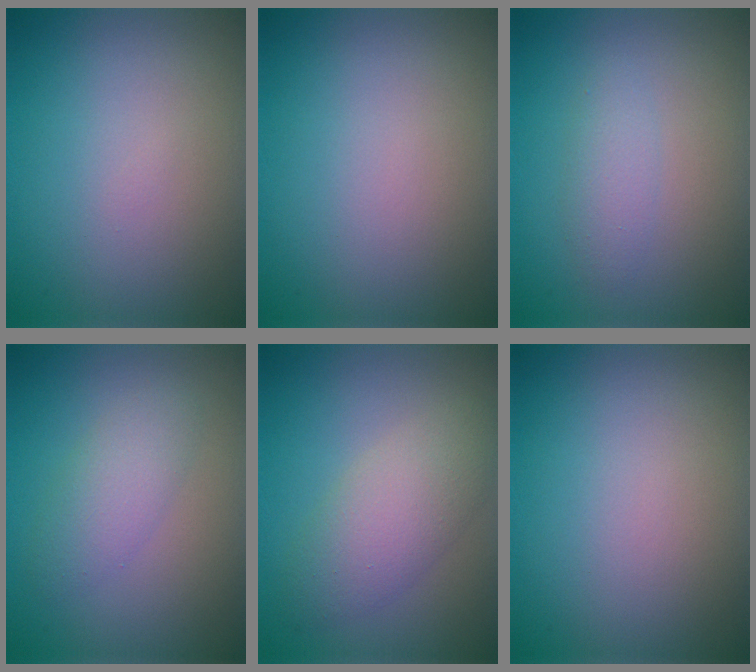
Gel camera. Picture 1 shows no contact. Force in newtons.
{"total": 0.0}
{"total": 1.6, "press": 1.6, "slide": 0.1}
{"total": 2.7, "press": 2.7, "slide": 0.1}
{"total": 4.3, "press": 4.3, "slide": 0.2}
{"total": 0.0}